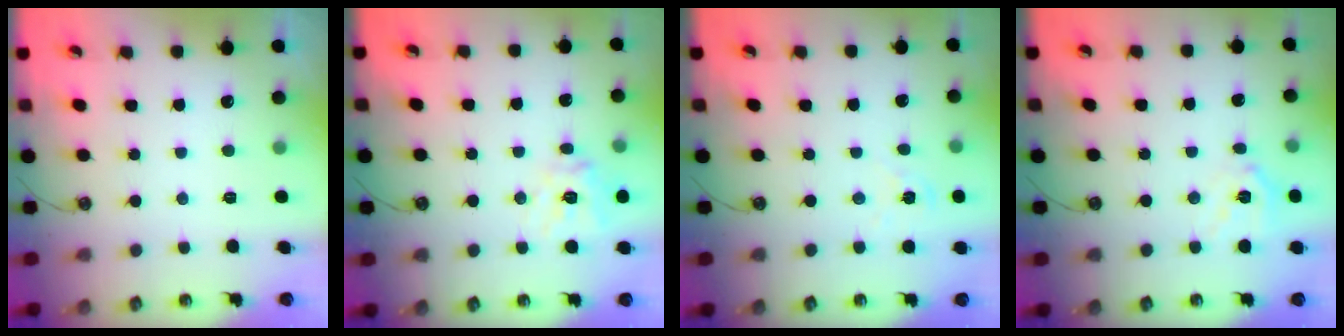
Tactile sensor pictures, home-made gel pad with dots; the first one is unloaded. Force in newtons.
{"total": 12.8, "press": 12.6, "slide": 1.7}
{"total": 4.3, "press": 4.3, "slide": 0.4}
{"total": 12.0, "press": 11.9, "slide": 1.7}